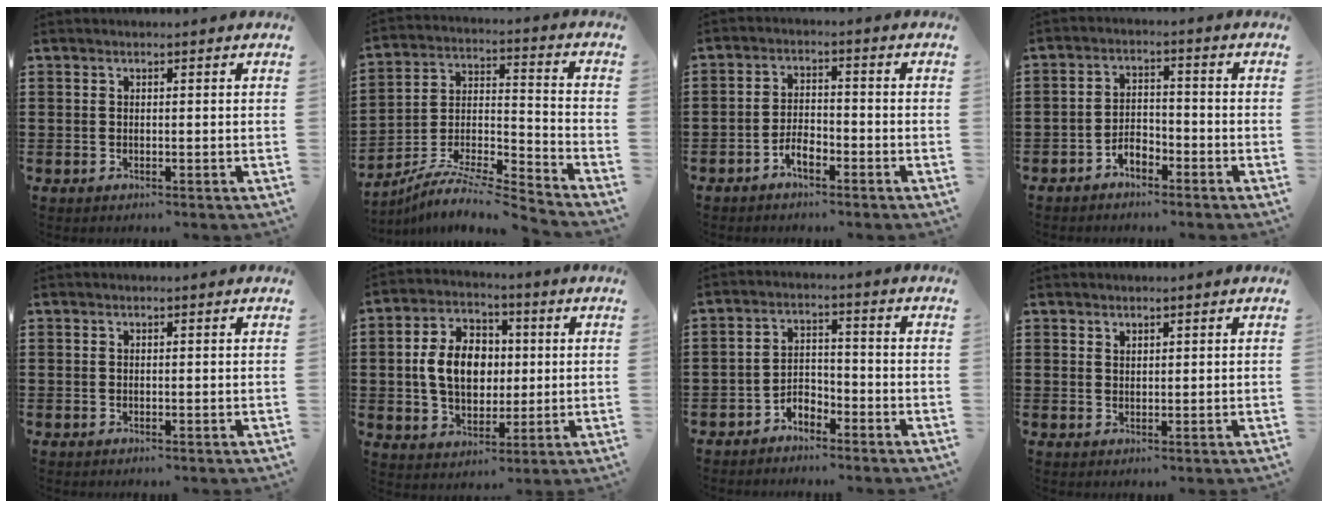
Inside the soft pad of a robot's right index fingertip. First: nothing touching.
{"total": 8.0, "force": [-7.5, 0.7, 2.6], "torque": [-0.046, 0.003, -0.151]}
{"total": 3.4, "force": [-2.5, 1.3, 2.0], "torque": [-0.044, 0.005, -0.050]}
{"total": 3.2, "force": [-2.6, 1.4, 1.2], "torque": [-0.026, 0.007, -0.053]}
{"total": 0.0}
{"total": 9.3, "force": [0.3, 6.7, 6.4], "torque": [-0.147, 0.014, 0.000]}
{"total": 3.3, "force": [-3.0, 1.2, 0.6], "torque": [-0.018, 0.008, -0.061]}
{"total": 1.2, "force": [1.1, 0.5, 0.0], "torque": [-0.002, 0.002, 0.022]}